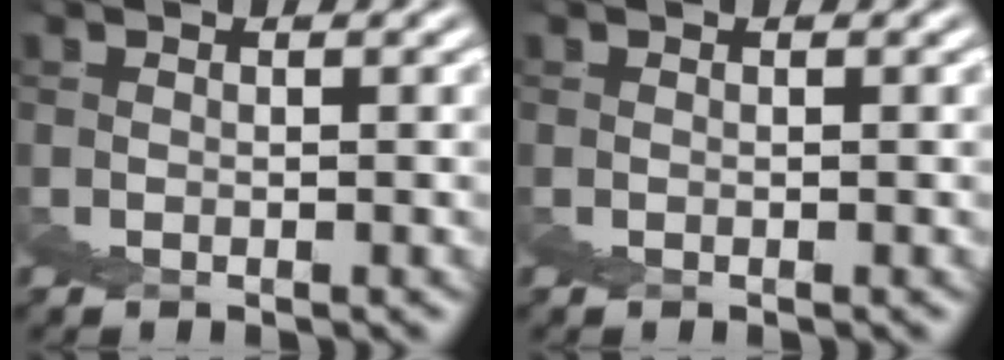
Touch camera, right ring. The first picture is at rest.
{"total": 0.0}